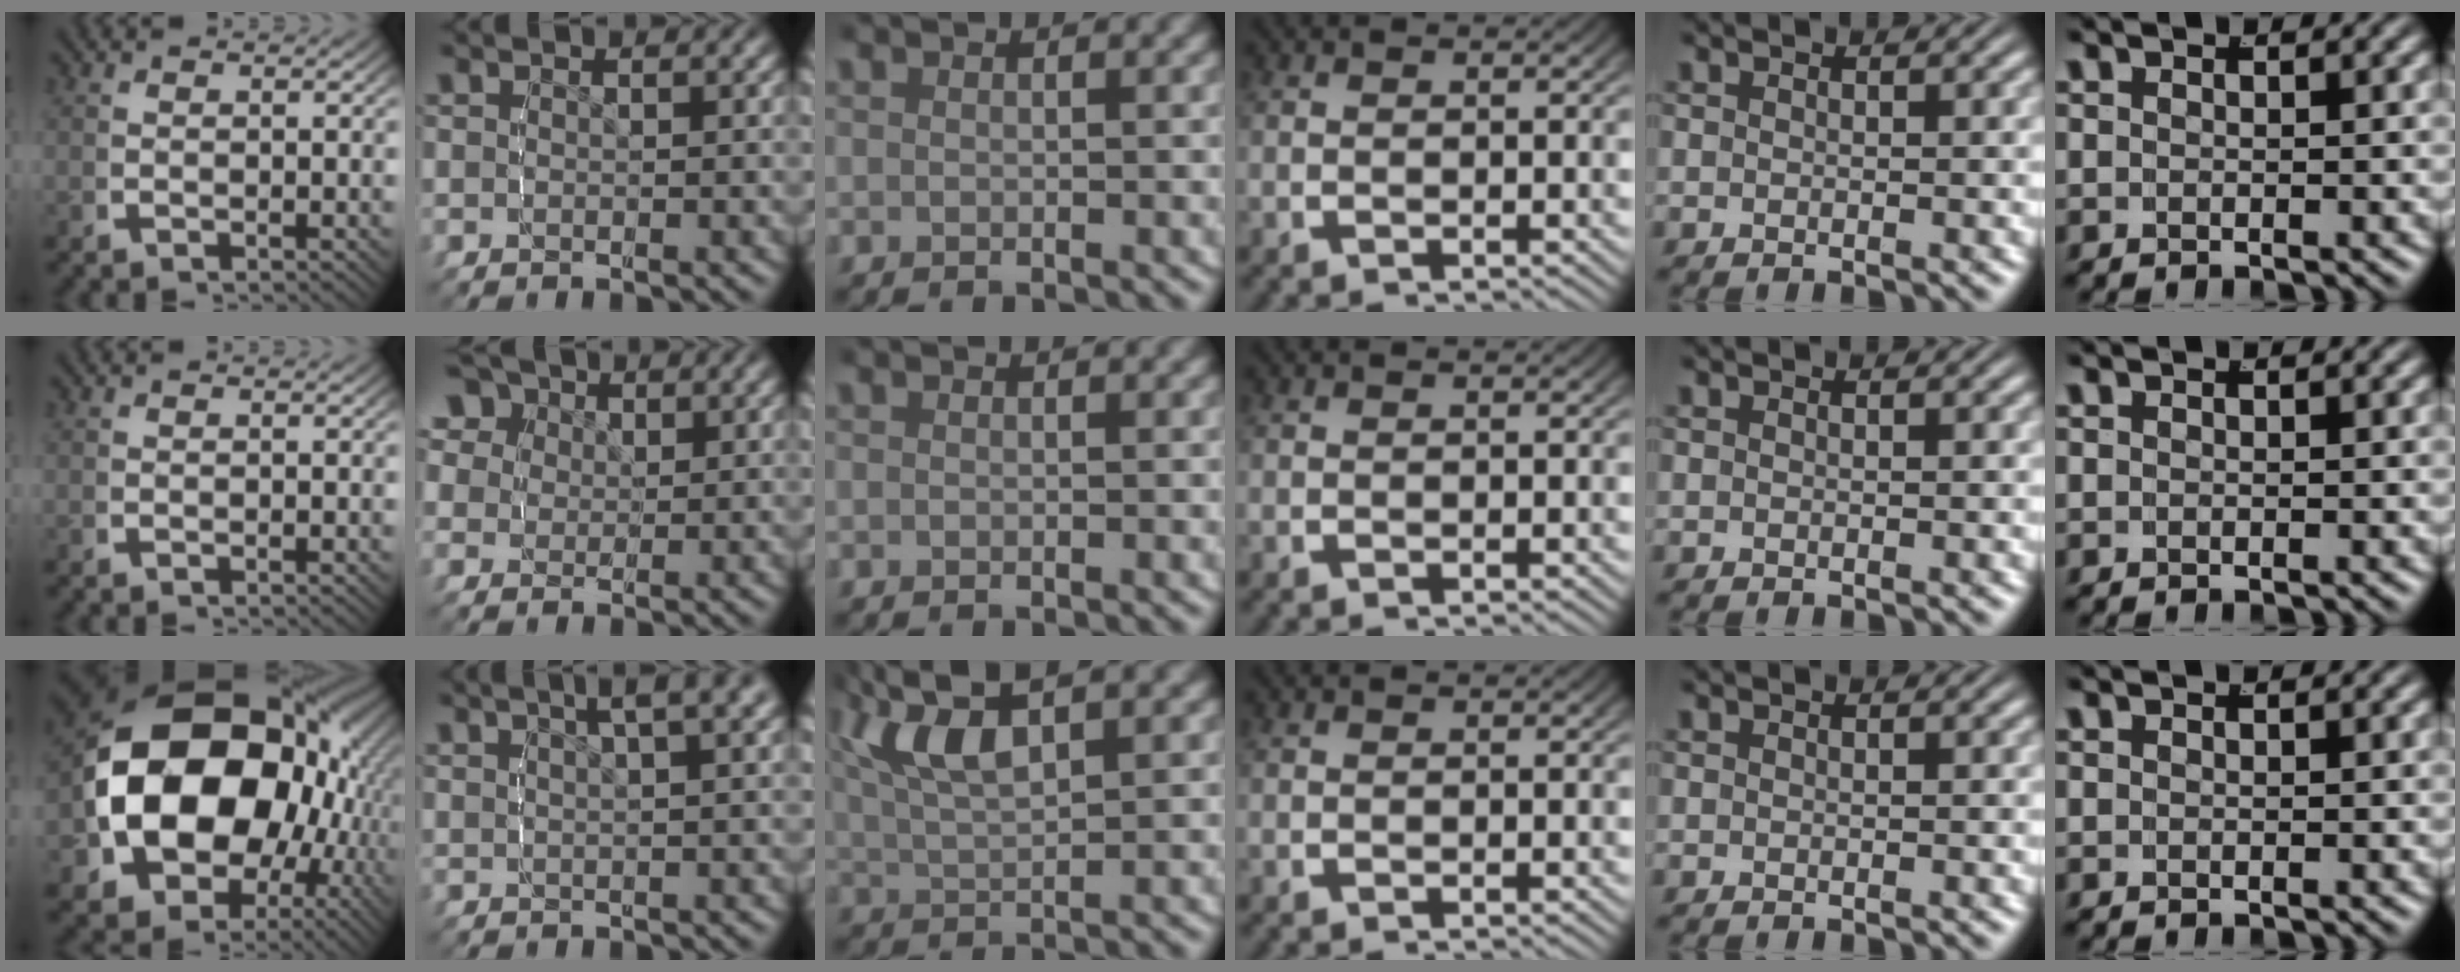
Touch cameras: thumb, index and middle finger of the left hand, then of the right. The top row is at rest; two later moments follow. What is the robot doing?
{"motion": "lift_and_place", "object": "glasses"}